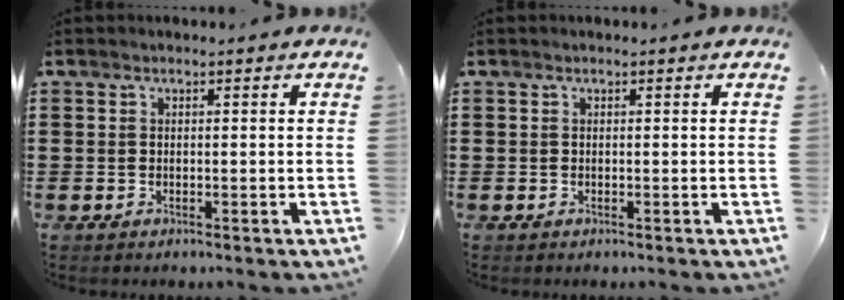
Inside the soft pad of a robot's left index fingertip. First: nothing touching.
{"total": 0.0}